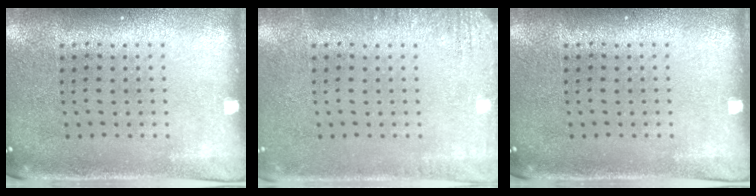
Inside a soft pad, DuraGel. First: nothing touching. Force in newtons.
{"total": 1.6, "press": 1.5, "slide": 0.3}
{"total": 0.0}